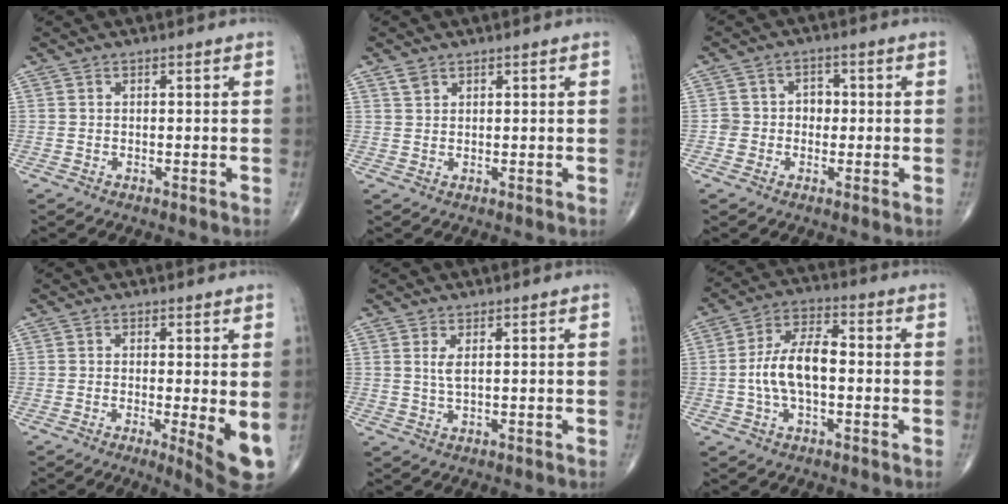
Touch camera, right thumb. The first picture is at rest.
{"total": 1.6, "force": [1.1, 1.0, 0.6], "torque": [-0.005, 0.001, 0.022]}
{"total": 4.6, "force": [-0.6, 4.3, 1.5], "torque": [0.005, 0.019, -0.016]}
{"total": 7.8, "force": [-1.5, 1.6, 7.5], "torque": [-0.103, -0.019, -0.020]}
{"total": 2.1, "force": [0.7, 0.6, 1.9], "torque": [-0.046, -0.008, 0.020]}
{"total": 10.5, "force": [-0.9, 5.1, 9.1], "torque": [-0.174, 0.028, -0.023]}